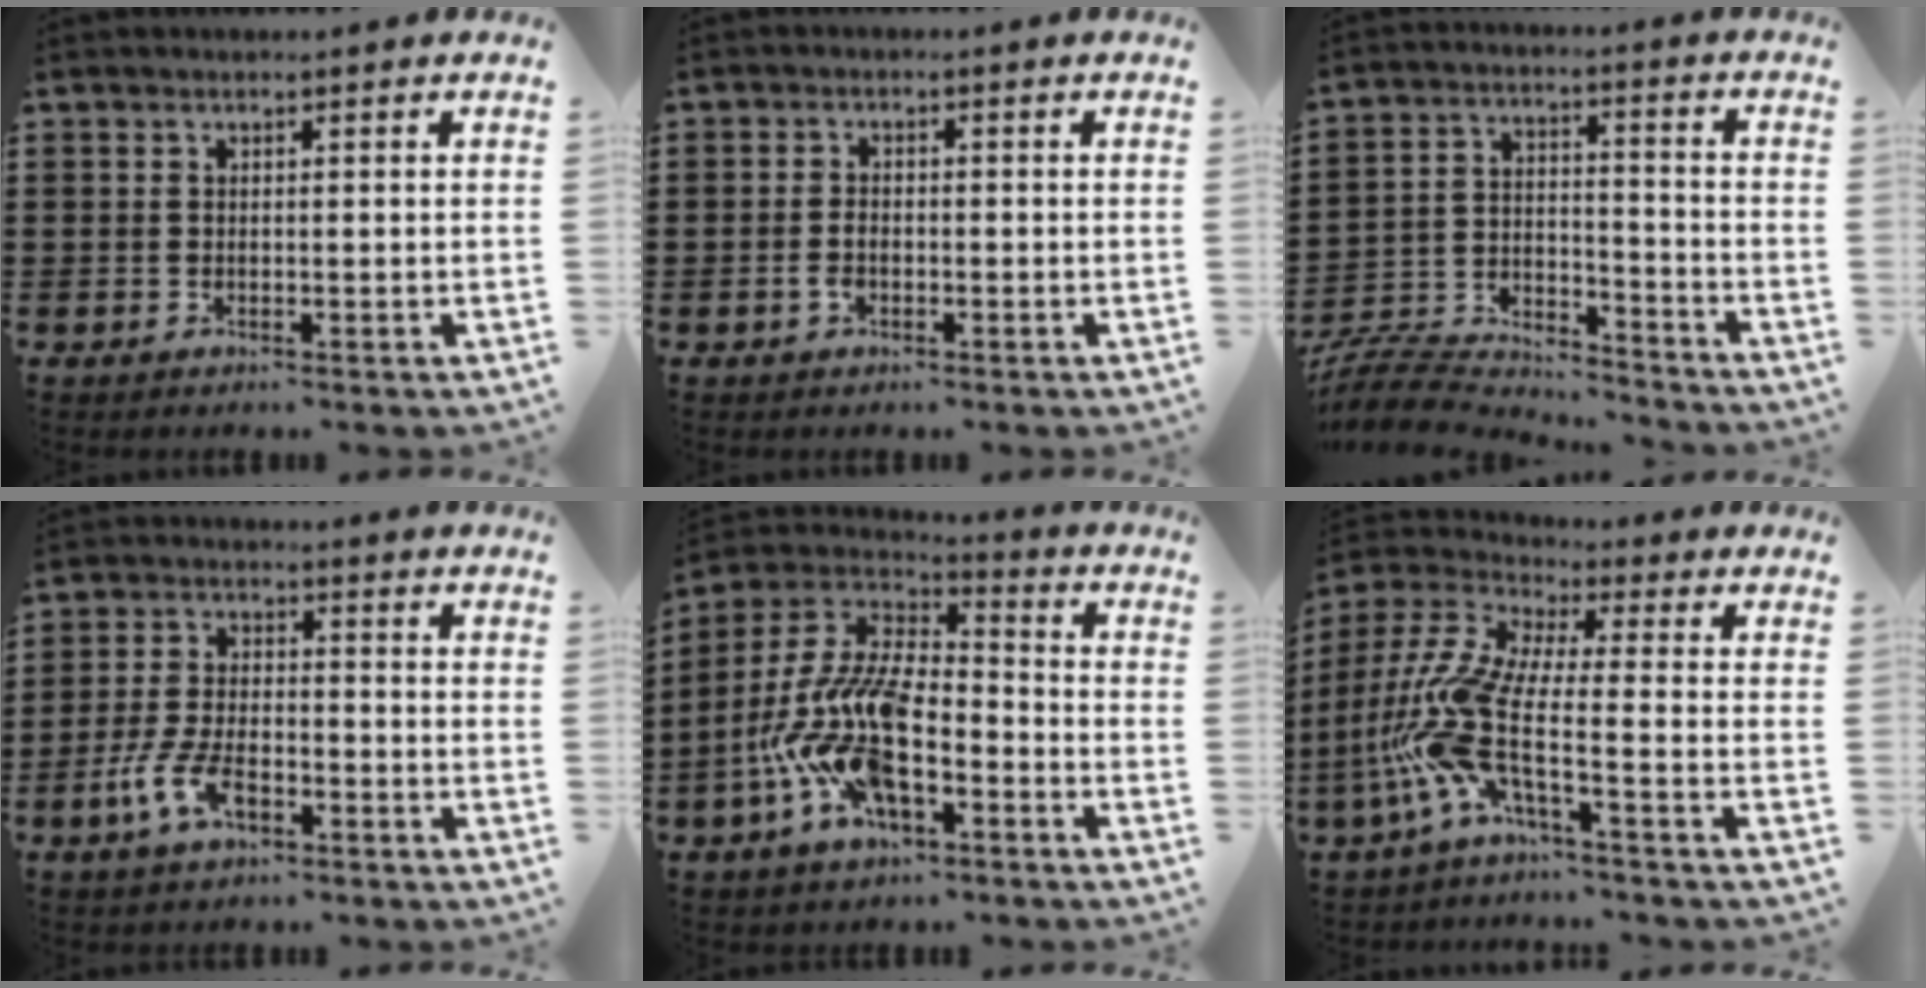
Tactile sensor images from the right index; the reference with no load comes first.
{"total": 2.2, "force": [-0.9, 1.1, 1.6], "torque": [-0.041, -0.005, -0.019]}
{"total": 7.1, "force": [-6.9, 1.2, 1.0], "torque": [-0.036, -0.001, -0.142]}
{"total": 7.2, "force": [-3.8, 3.0, 5.3], "torque": [-0.126, -0.003, -0.073]}
{"total": 14.3, "force": [-6.0, 6.5, 11.2], "torque": [-0.275, -0.011, -0.125]}
{"total": 10.4, "force": [-4.4, 2.2, 9.2], "torque": [-0.240, -0.034, -0.103]}